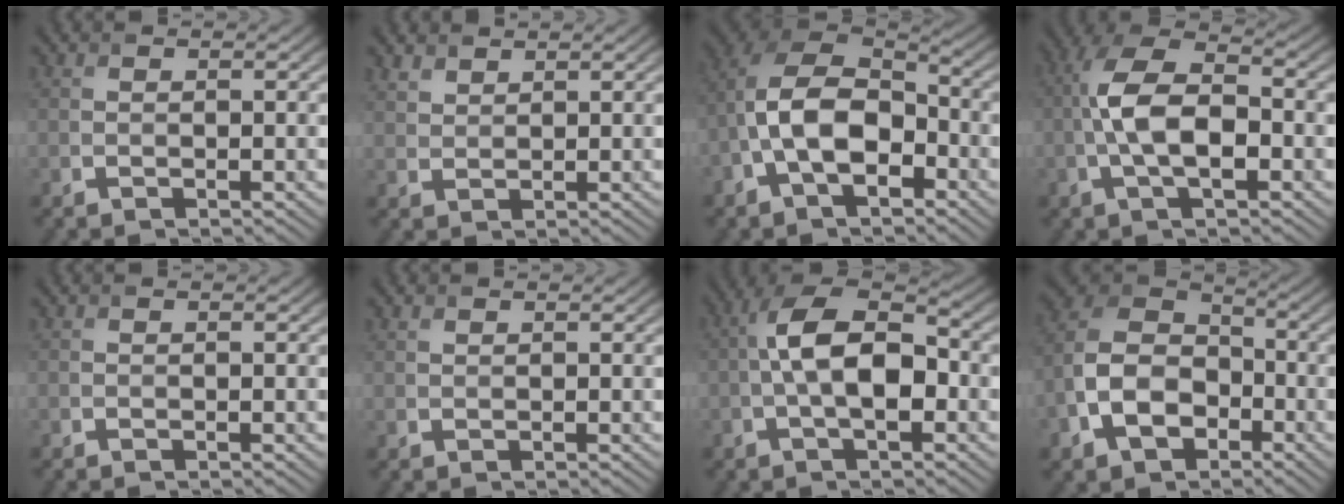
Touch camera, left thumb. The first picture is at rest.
{"total": 2.4, "force": [2.0, 1.0, 0.8], "torque": [-0.024, 0.001, 0.050]}
{"total": 12.6, "force": [-3.2, 7.6, 9.5], "torque": [-0.205, -0.001, -0.071]}
{"total": 9.3, "force": [-1.6, 4.3, 8.1], "torque": [-0.168, 0.014, -0.038]}
{"total": 0.0}
{"total": 0.8, "force": [0.6, 0.3, 0.3], "torque": [-0.013, -0.001, 0.015]}
{"total": 9.9, "force": [-1.2, 4.8, 8.5], "torque": [-0.163, 0.014, -0.030]}
{"total": 11.3, "force": [-4.4, 7.9, 6.8], "torque": [-0.167, -0.021, -0.097]}